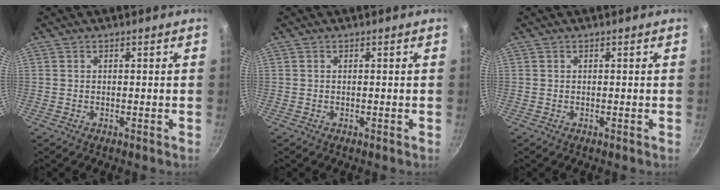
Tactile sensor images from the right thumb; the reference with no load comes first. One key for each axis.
{"total": 0.0}
{"total": 0.0}